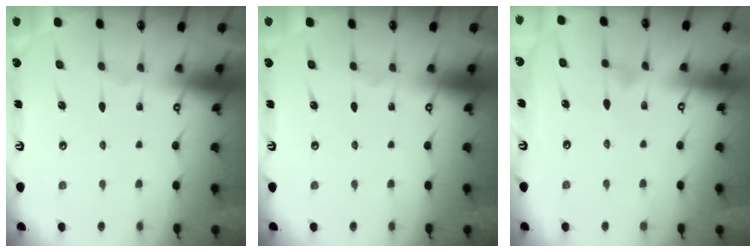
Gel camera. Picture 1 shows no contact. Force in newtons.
{"total": 0.0}
{"total": 4.9, "press": 4.9, "slide": 0.4}